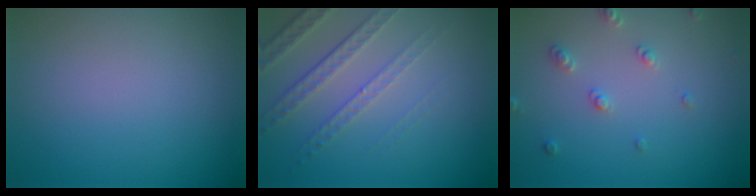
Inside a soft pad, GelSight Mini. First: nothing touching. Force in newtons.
{"total": 4.7, "press": 3.2, "slide": 3.4}
{"total": 1.9, "press": 1.8, "slide": 0.5}